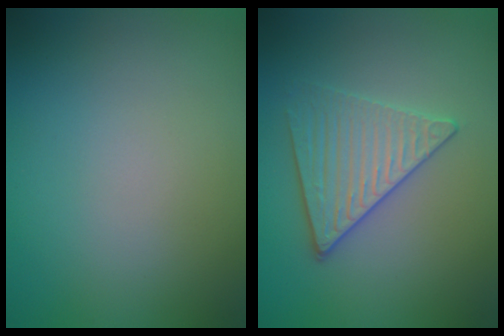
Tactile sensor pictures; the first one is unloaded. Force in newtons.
{"total": 3.8, "press": 3.5, "slide": 1.5}